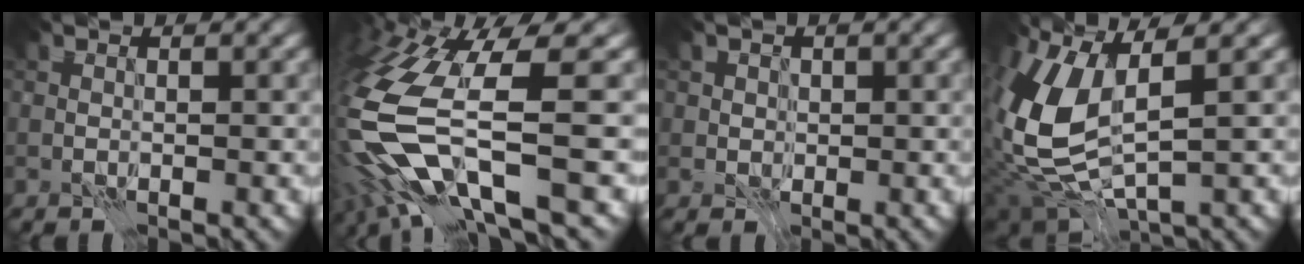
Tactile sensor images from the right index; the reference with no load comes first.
{"total": 12.9, "force": [-3.8, 4.0, 11.6], "torque": [-0.261, -0.027, -0.062]}
{"total": 1.5, "force": [0.4, 1.5, 0.3], "torque": [-0.001, -0.004, 0.012]}
{"total": 9.4, "force": [1.3, 4.6, 8.1], "torque": [-0.194, -0.005, 0.020]}